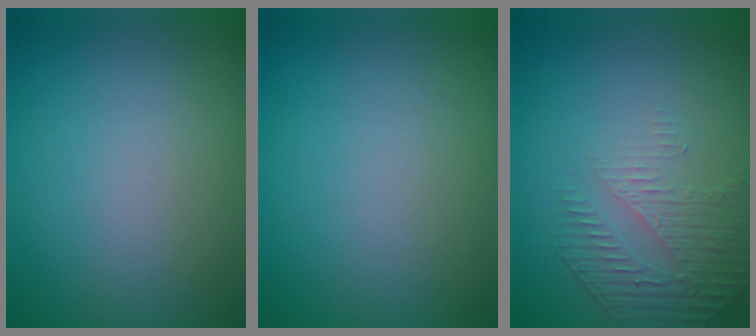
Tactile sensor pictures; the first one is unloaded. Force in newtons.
{"total": 0.0}
{"total": 1.9, "press": 1.3, "slide": 1.3}